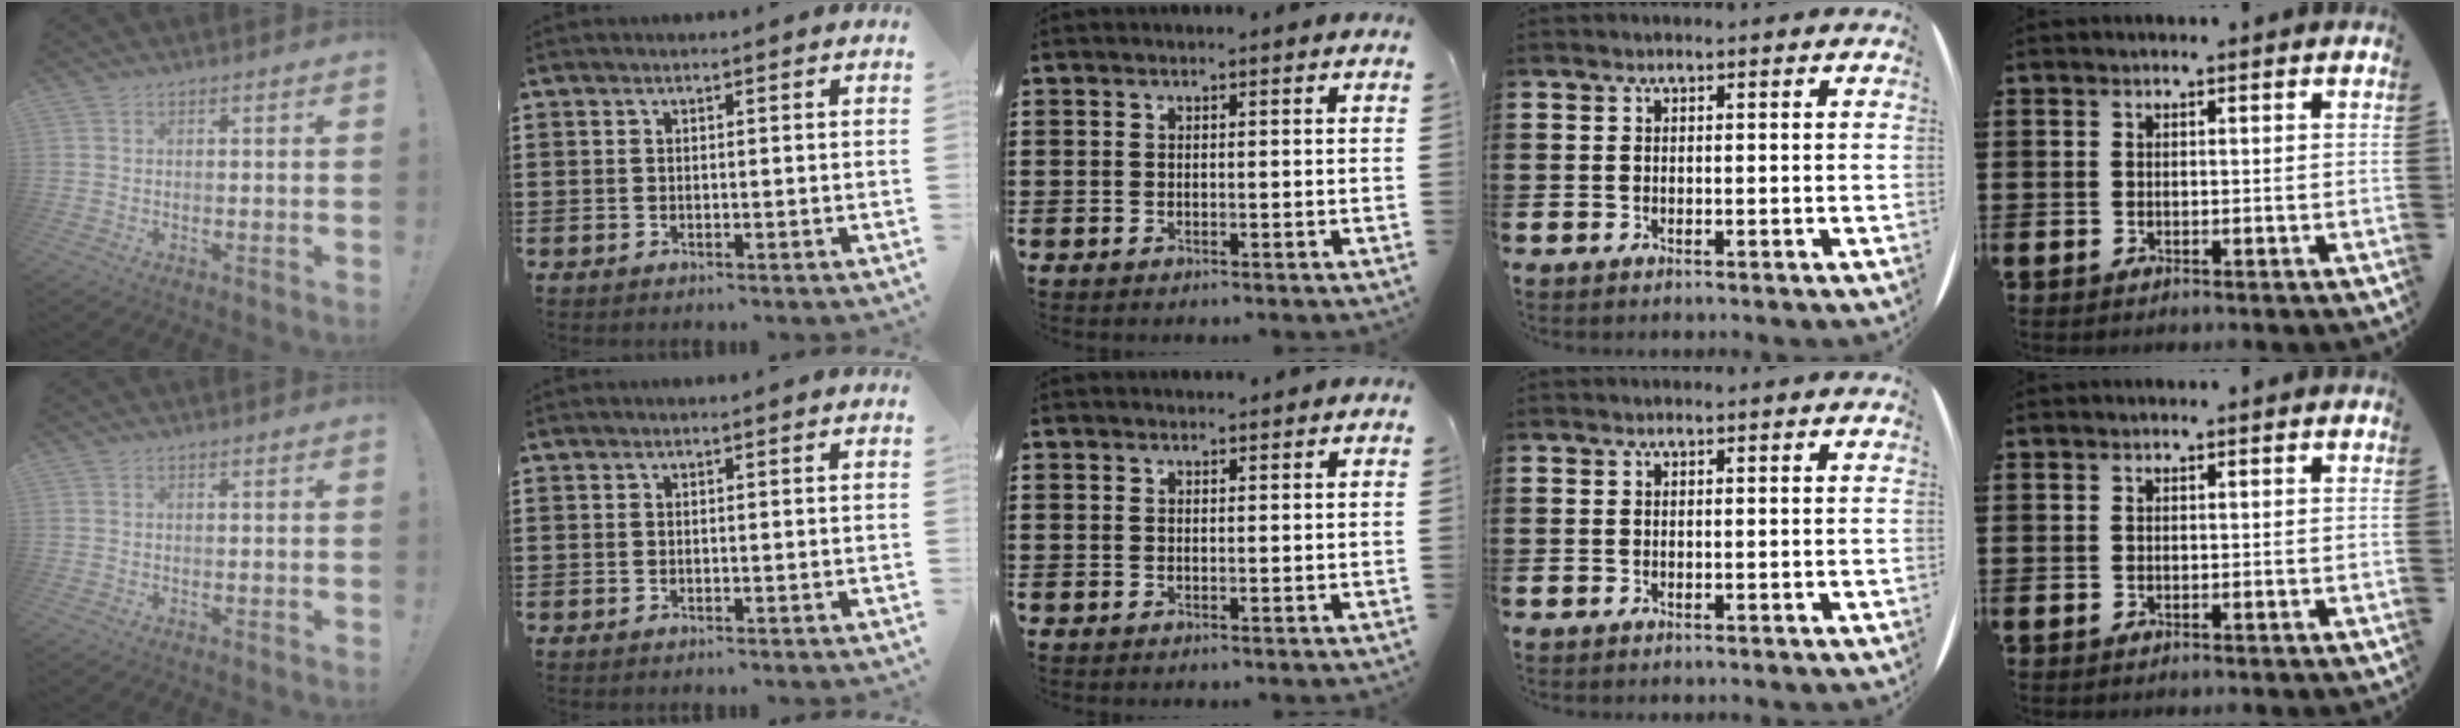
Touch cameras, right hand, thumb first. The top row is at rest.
{"middle": {"total": 0.6, "force": [0.6, 0.2, 0.0], "torque": [0.006, -0.003, 0.009]}}